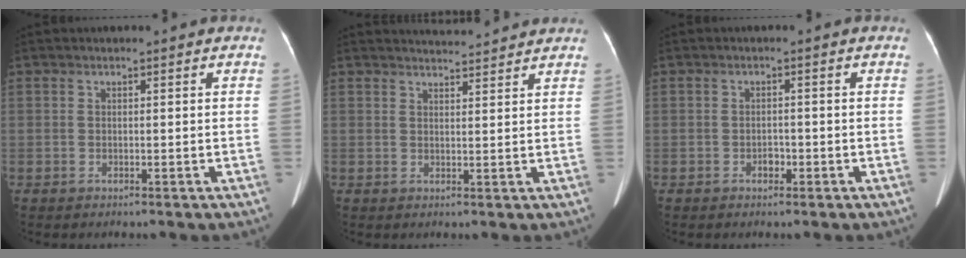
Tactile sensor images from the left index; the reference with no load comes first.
{"total": 5.1, "force": [5.1, -0.1, 0.7], "torque": [-0.018, 0.018, 0.066]}
{"total": 1.4, "force": [-0.8, 0.9, 0.7], "torque": [-0.009, 0.004, -0.011]}